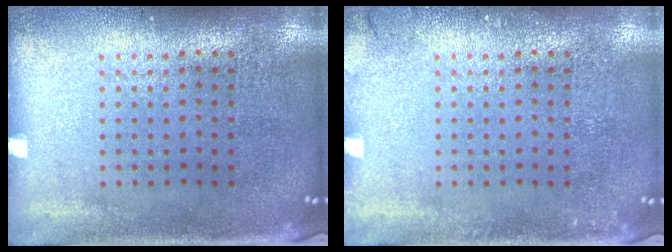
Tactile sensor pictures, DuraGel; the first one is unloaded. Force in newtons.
{"total": 1.0, "press": 1.0, "slide": 0.1}